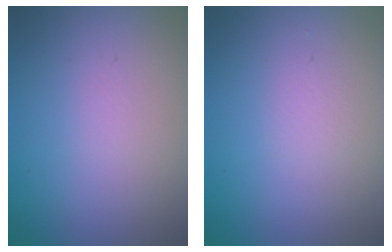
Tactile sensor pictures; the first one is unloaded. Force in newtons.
{"total": 0.6, "press": 0.6, "slide": 0.1}